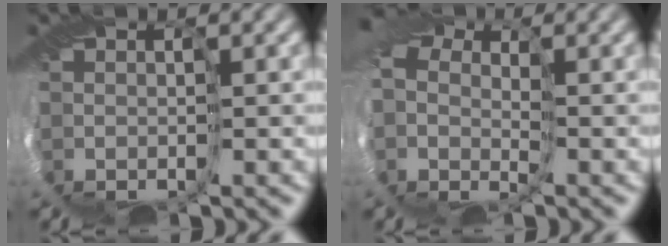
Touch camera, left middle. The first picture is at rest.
{"total": 4.7, "force": [1.5, 3.4, 2.8], "torque": [-0.072, 0.022, 0.017]}